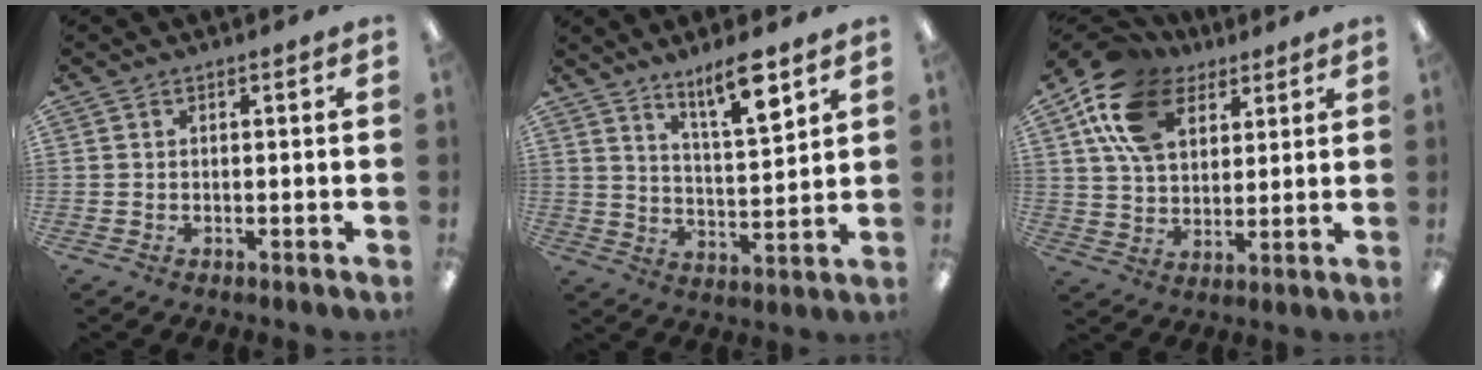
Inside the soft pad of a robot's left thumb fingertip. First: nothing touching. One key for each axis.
{"total": 10.2, "fx": 8.0, "fy": 2.0, "fz": 6.0, "tx": -0.087, "ty": -0.052, "tz": 0.133}
{"total": 17.0, "fx": 8.9, "fy": 11.0, "fz": 9.3, "tx": -0.191, "ty": -0.017, "tz": 0.169}